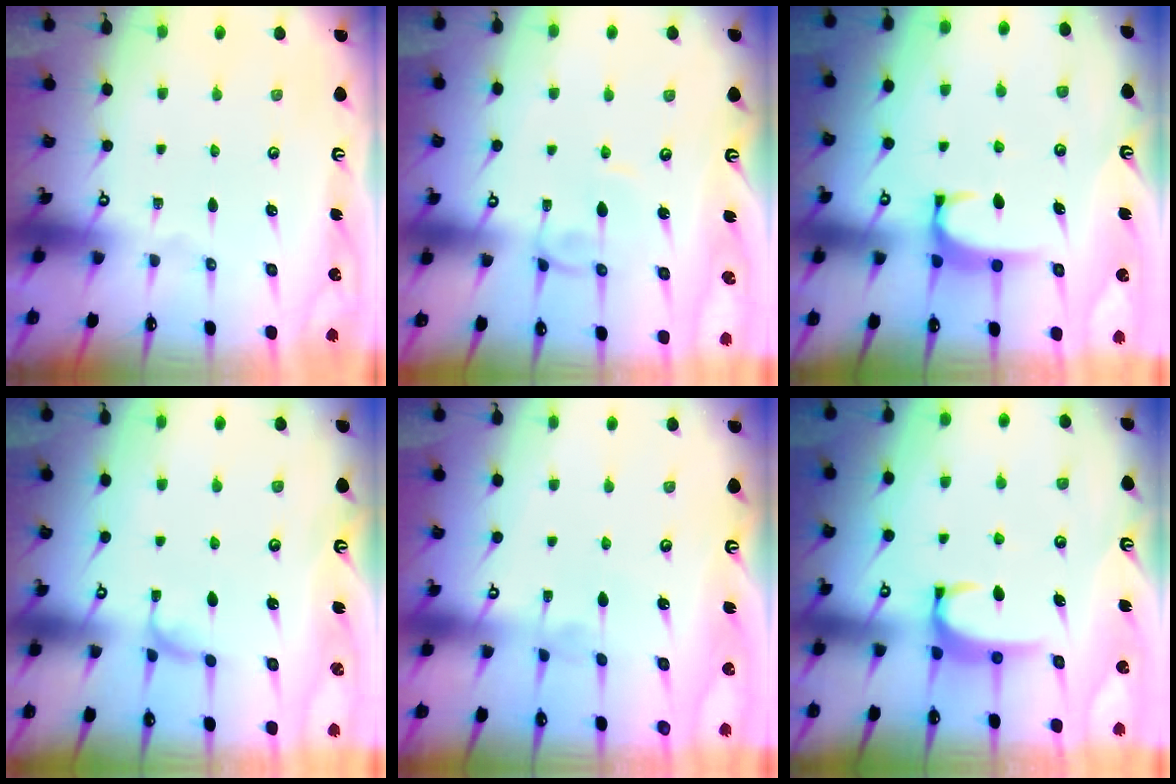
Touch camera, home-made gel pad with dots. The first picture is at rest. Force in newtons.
{"total": 0.6, "press": 0.5, "slide": 0.3}
{"total": 1.8, "press": 1.8, "slide": 0.5}
{"total": 1.6, "press": 1.5, "slide": 0.6}
{"total": 2.7, "press": 2.6, "slide": 0.2}
{"total": 2.8, "press": 2.8, "slide": 0.5}